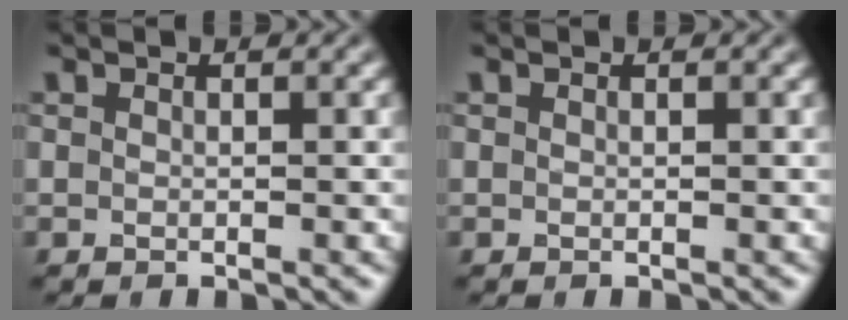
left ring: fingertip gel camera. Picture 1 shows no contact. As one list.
[{"total": 0.0}]